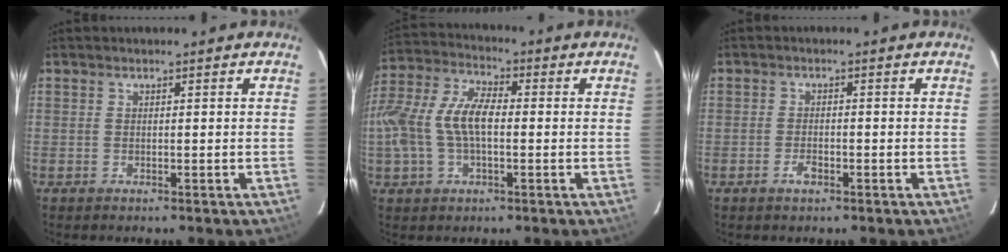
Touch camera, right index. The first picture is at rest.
{"total": 13.0, "force": [-1.1, 6.6, 11.1], "torque": [-0.238, 0.015, -0.020]}
{"total": 2.3, "force": [-1.3, 1.1, 1.6], "torque": [-0.035, 0.000, -0.024]}